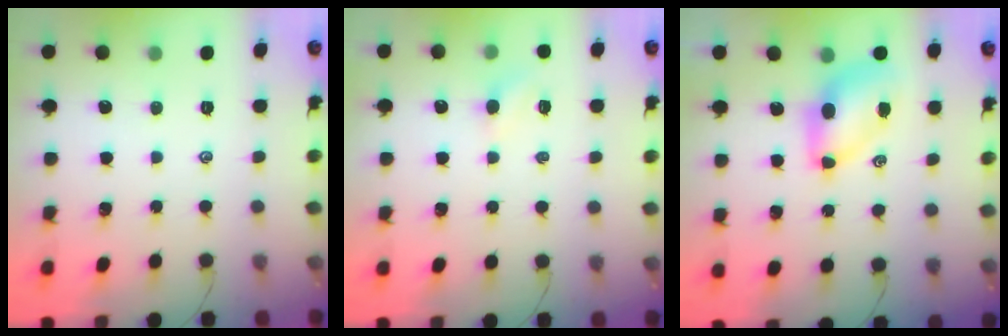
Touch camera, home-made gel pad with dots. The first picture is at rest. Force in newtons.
{"total": 3.2, "press": 3.1, "slide": 1.0}
{"total": 7.3, "press": 7.2, "slide": 1.3}